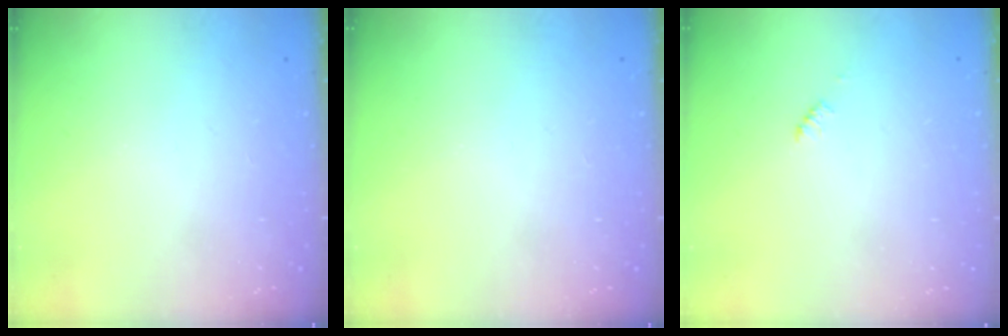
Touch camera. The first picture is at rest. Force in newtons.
{"total": 0.0}
{"total": 0.9, "press": 0.9, "slide": 0.2}